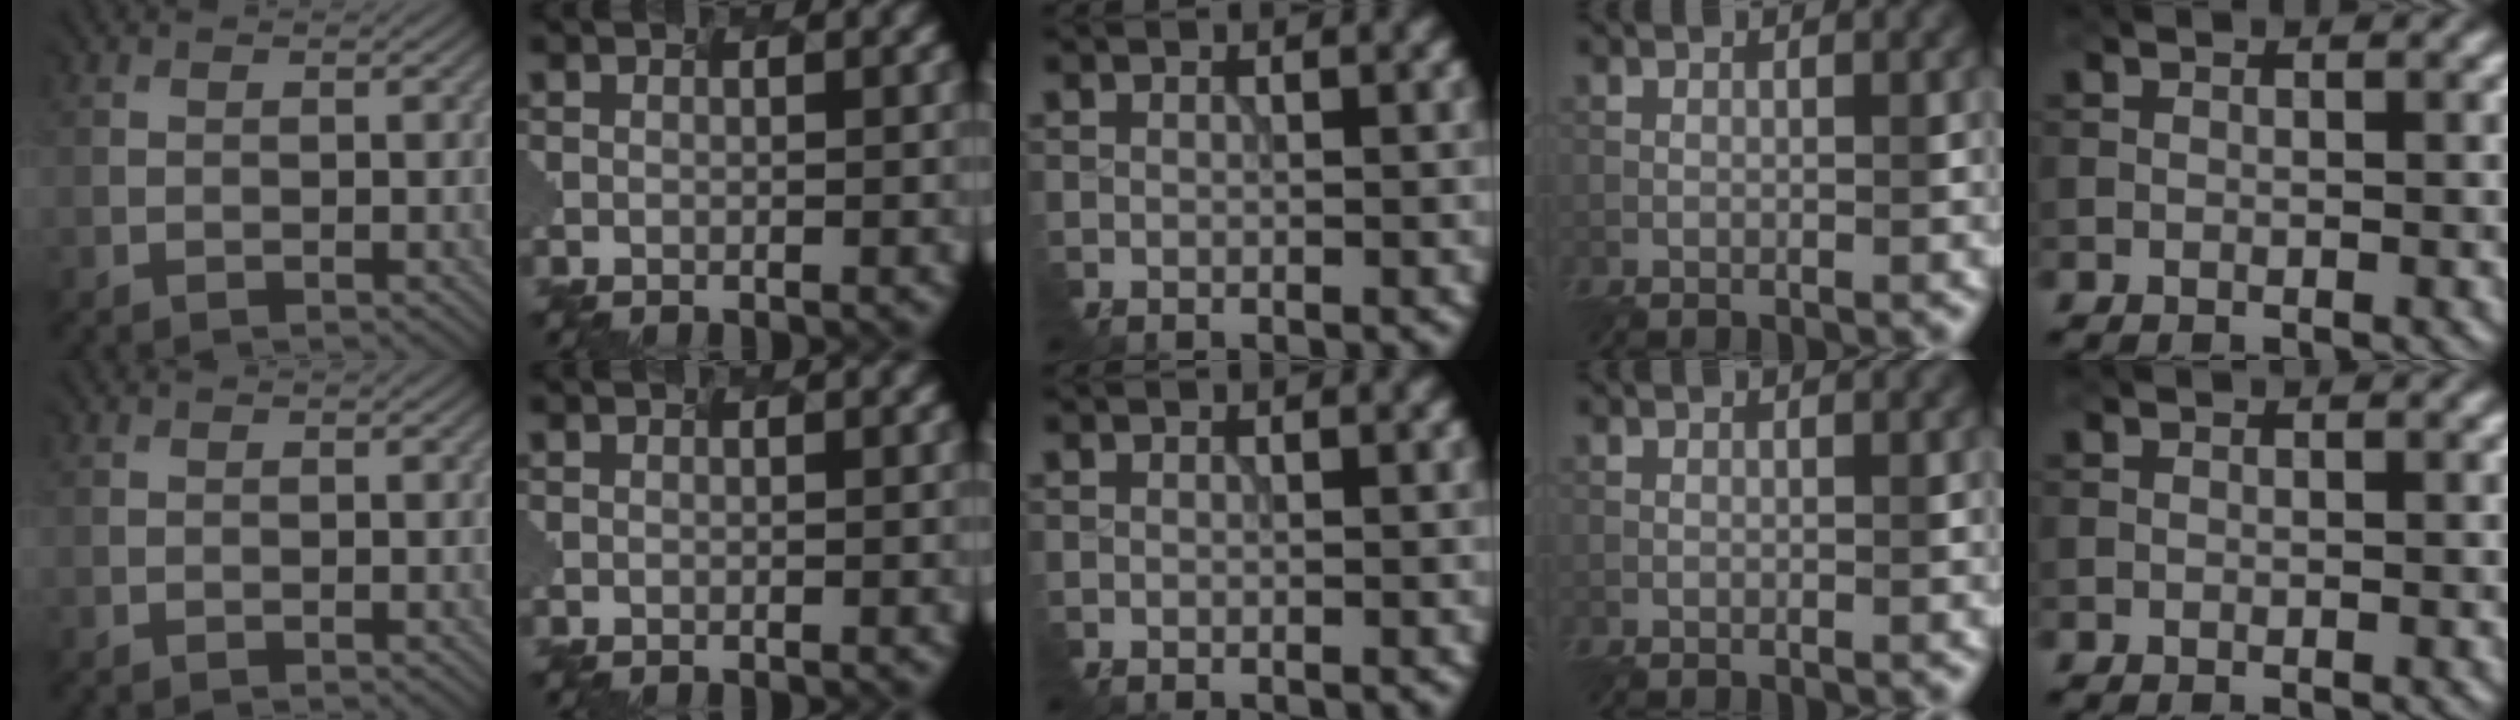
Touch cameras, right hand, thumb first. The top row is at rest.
{}